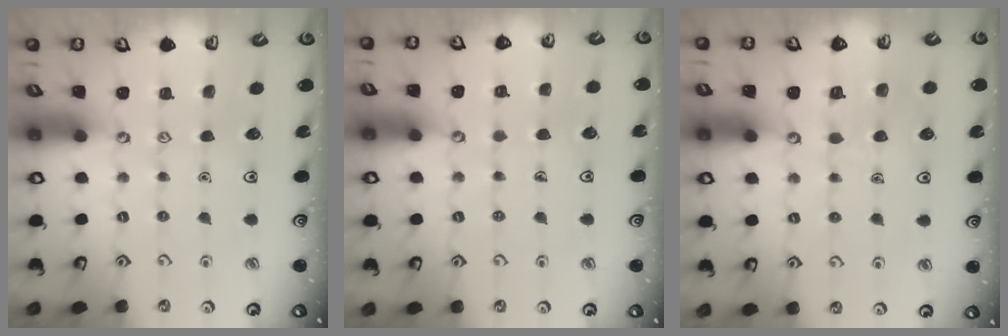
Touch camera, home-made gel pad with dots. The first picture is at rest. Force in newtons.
{"total": 2.5, "press": 2.5, "slide": 0.2}
{"total": 4.8, "press": 4.8, "slide": 0.2}